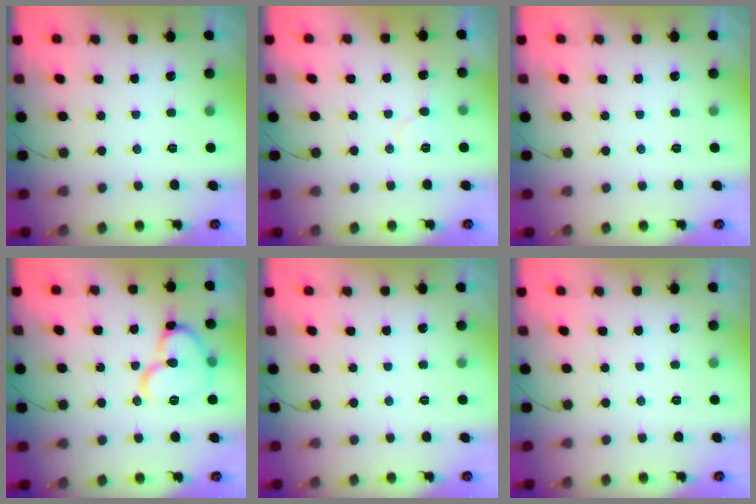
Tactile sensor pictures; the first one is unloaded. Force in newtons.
{"total": 5.1, "press": 5.0, "slide": 0.5}
{"total": 0.0}
{"total": 14.0, "press": 13.8, "slide": 2.3}
{"total": 0.0}
{"total": 0.0}